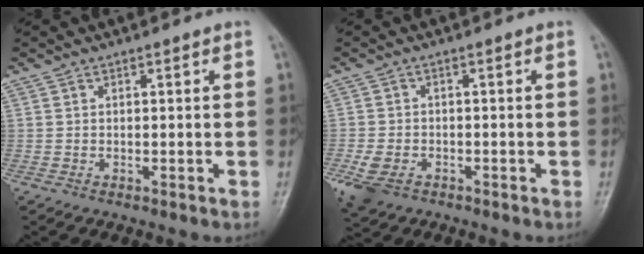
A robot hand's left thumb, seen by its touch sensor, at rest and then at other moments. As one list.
[{"total": 5.1, "force": [-2.3, 3.3, 3.0], "torque": [-0.076, 0.004, -0.038]}]